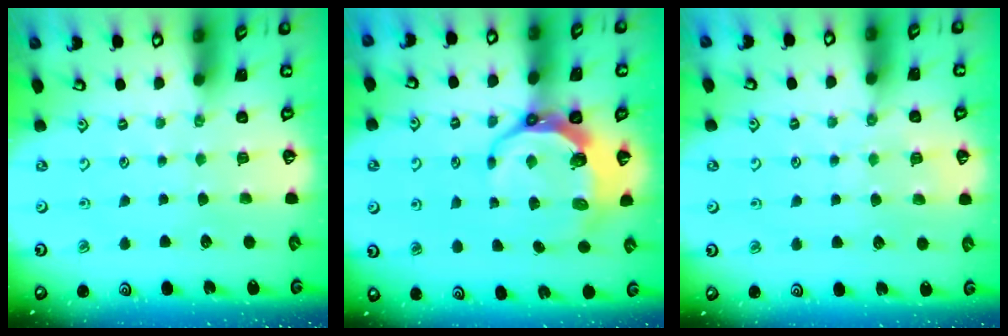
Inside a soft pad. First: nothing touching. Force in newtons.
{"total": 9.6, "press": 8.7, "slide": 4.0}
{"total": 4.9, "press": 4.8, "slide": 0.6}